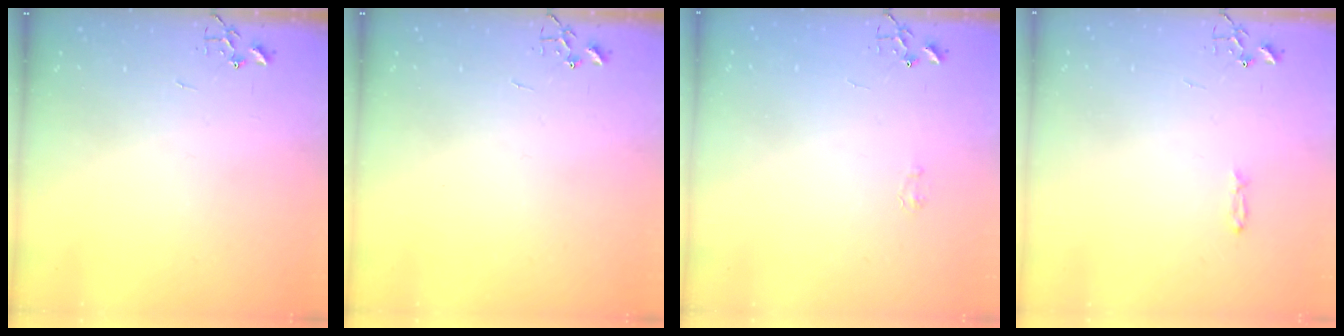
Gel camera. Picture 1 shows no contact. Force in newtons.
{"total": 0.0}
{"total": 4.1, "press": 4.0, "slide": 0.7}
{"total": 3.6, "press": 3.6, "slide": 0.4}